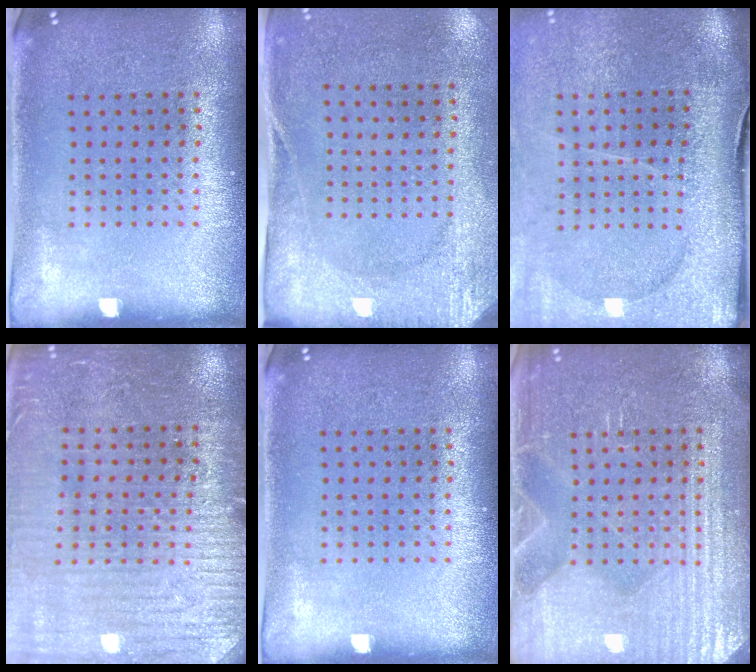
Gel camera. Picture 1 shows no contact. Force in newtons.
{"total": 2.7, "press": 2.1, "slide": 1.7}
{"total": 4.6, "press": 3.6, "slide": 2.8}
{"total": 3.1, "press": 3.1, "slide": 0.4}
{"total": 0.0}
{"total": 5.1, "press": 5.1, "slide": 0.7}